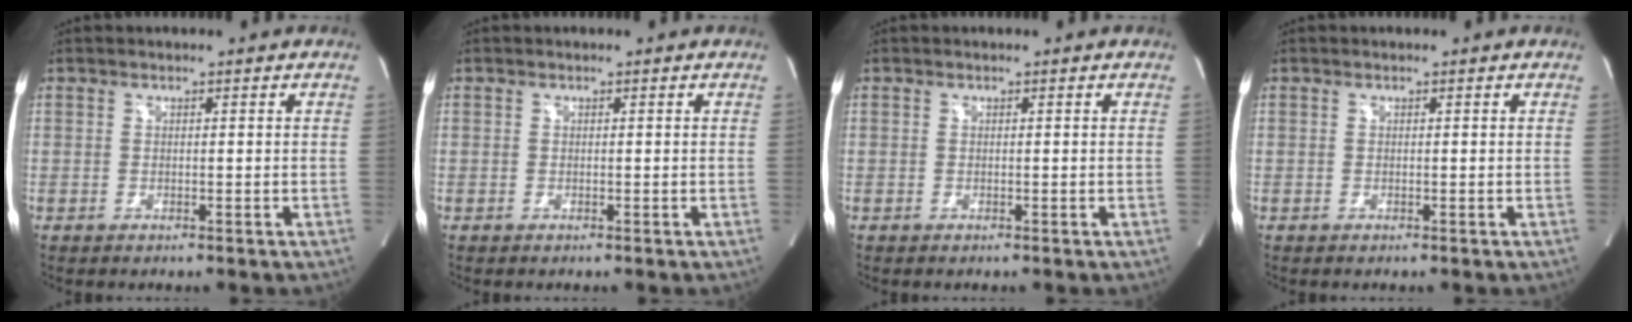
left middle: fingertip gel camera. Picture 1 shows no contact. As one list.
[{"total": 0.0}, {"total": 0.0}, {"total": 0.0}]